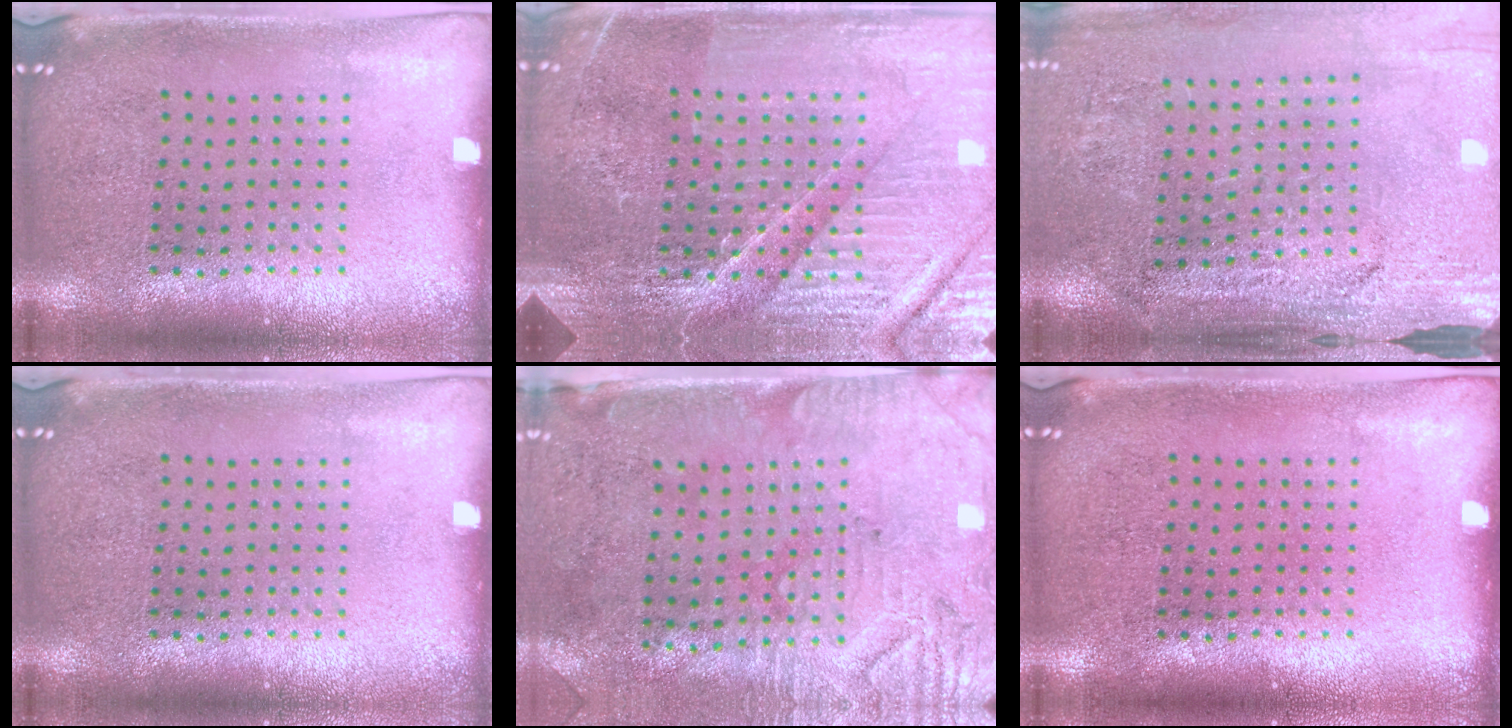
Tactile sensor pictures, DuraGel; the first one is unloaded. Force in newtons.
{"total": 4.9, "press": 4.6, "slide": 1.7}
{"total": 3.1, "press": 3.1, "slide": 0.3}
{"total": 0.0}
{"total": 3.0, "press": 2.6, "slide": 1.6}
{"total": 0.0}